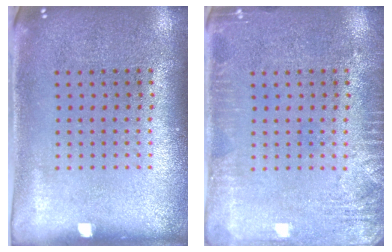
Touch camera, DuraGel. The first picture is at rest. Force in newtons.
{"total": 2.5, "press": 2.5, "slide": 0.4}